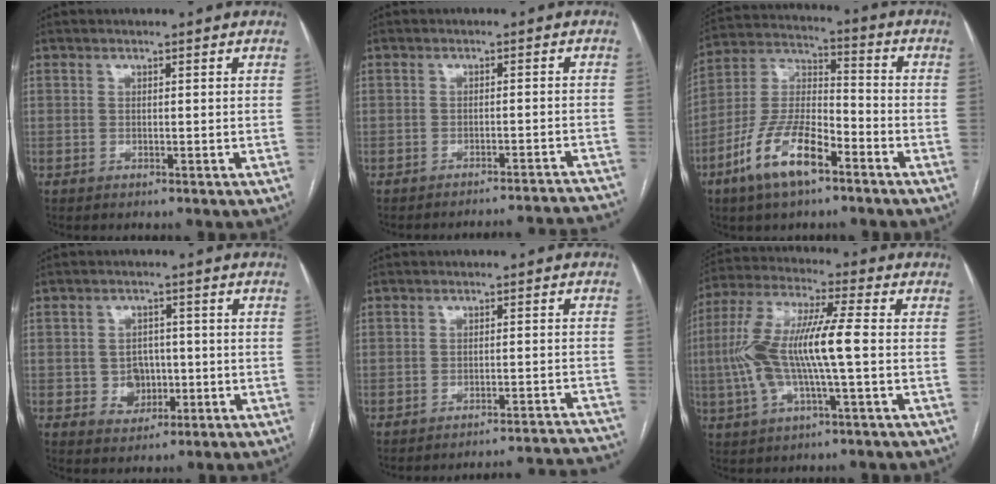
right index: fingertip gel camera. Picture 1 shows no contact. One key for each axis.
{"total": 15.6, "fx": -15.4, "fy": -0.4, "fz": 2.1, "tx": -0.007, "ty": 0.007, "tz": -0.175}
{"total": 13.2, "fx": -7.4, "fy": 4.3, "fz": 10.1, "tx": -0.214, "ty": 0.003, "tz": -0.138}
{"total": 4.8, "fx": -0.9, "fy": 4.2, "fz": 2.2, "tx": -0.031, "ty": 0.014, "tz": -0.004}
{"total": 18.6, "fx": -18.4, "fy": -0.5, "fz": 2.7, "tx": -0.013, "ty": 0.005, "tz": -0.209}
{"total": 13.3, "fx": -1.1, "fy": 1.8, "fz": 13.1, "tx": -0.279, "ty": 0.019, "tz": -0.021}